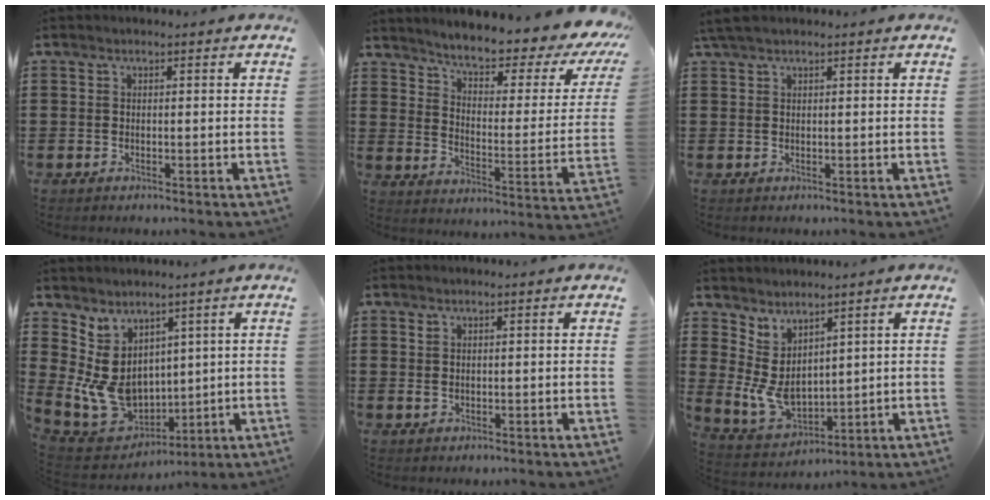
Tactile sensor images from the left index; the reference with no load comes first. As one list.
[{"total": 5.5, "force": [4.7, 0.6, 2.9], "torque": [-0.071, -0.042, 0.071]}, {"total": 1.8, "force": [1.2, 0.3, 1.2], "torque": [-0.025, 0.002, 0.024]}, {"total": 10.3, "force": [1.5, 8.6, 5.5], "torque": [-0.167, -0.008, 0.036]}, {"total": 0.9, "force": [0.3, 0.6, 0.6], "torque": [-0.015, 0.004, 0.006]}, {"total": 6.4, "force": [1.9, 4.5, 4.1], "torque": [-0.112, -0.010, 0.039]}]